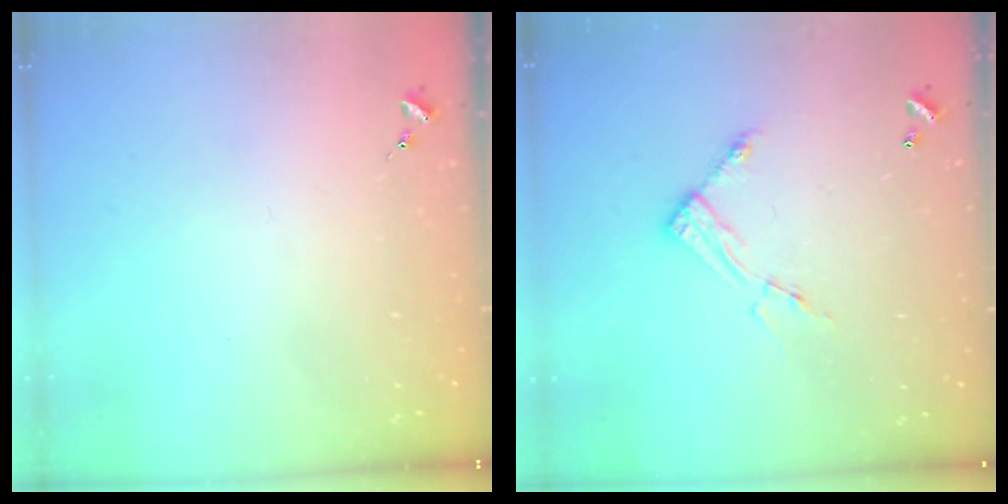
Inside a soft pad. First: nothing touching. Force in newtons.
{"total": 8.7, "press": 8.7, "slide": 0.4}